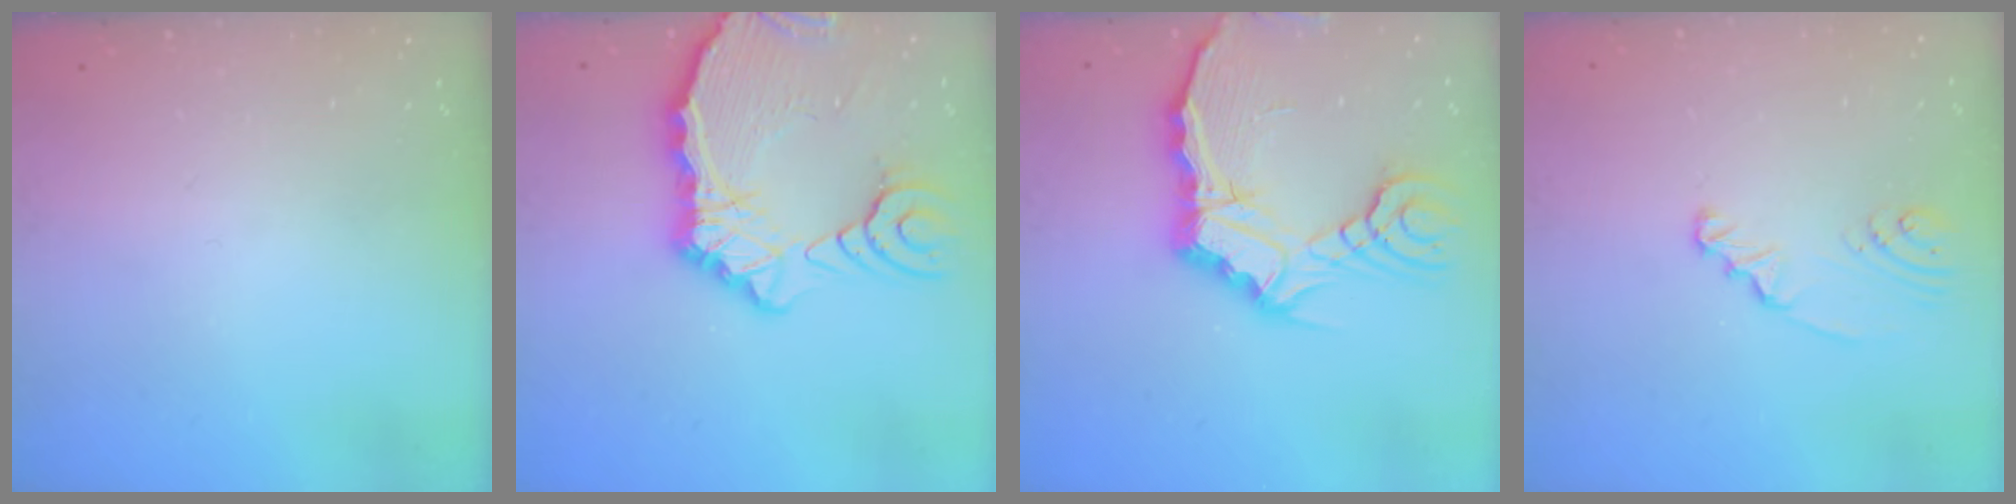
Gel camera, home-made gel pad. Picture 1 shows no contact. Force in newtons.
{"total": 15.0, "press": 14.8, "slide": 2.0}
{"total": 13.5, "press": 13.4, "slide": 1.8}
{"total": 2.3, "press": 2.3, "slide": 0.3}